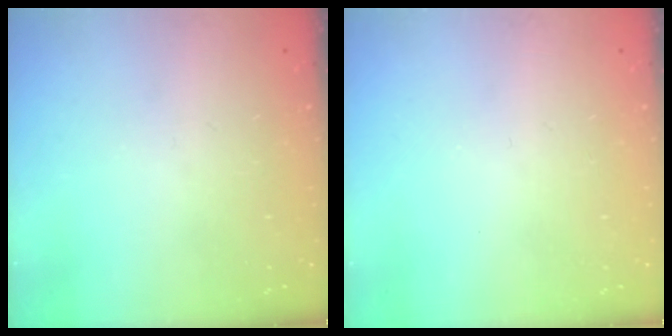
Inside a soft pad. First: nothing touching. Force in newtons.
{"total": 0.0}